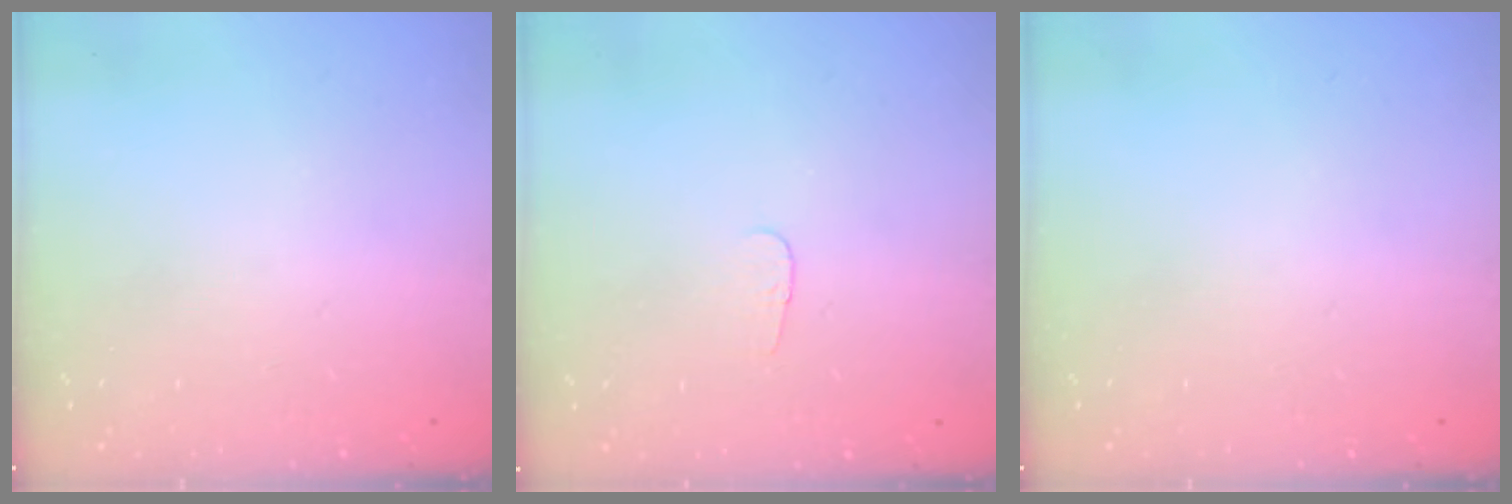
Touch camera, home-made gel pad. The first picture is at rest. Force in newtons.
{"total": 2.8, "press": 2.8, "slide": 0.3}
{"total": 0.0}